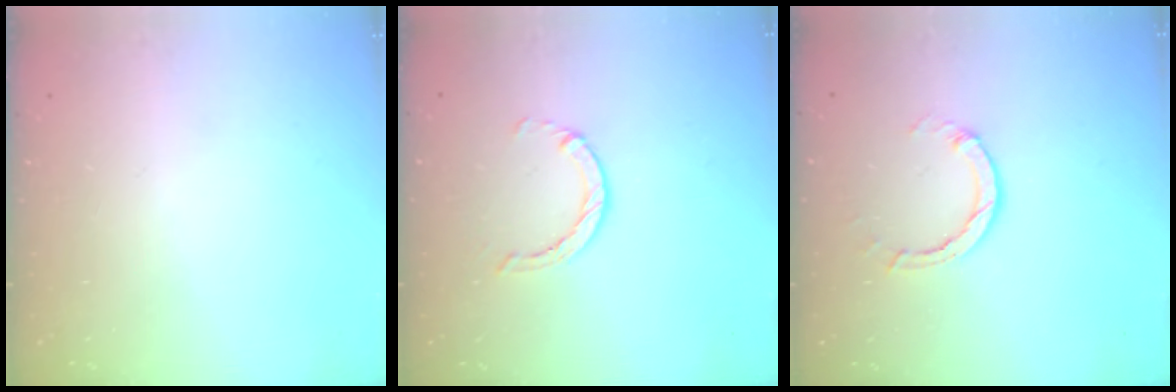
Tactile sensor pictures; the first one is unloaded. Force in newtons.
{"total": 1.4, "press": 1.4, "slide": 0.3}
{"total": 2.7, "press": 2.7, "slide": 0.3}